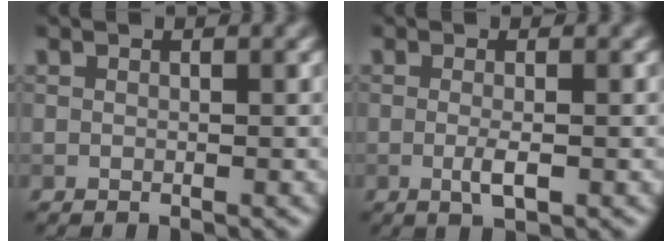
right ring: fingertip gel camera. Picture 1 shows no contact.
{"total": 1.9, "force": [-0.4, 0.4, 1.8], "torque": [-0.035, -0.005, -0.008]}